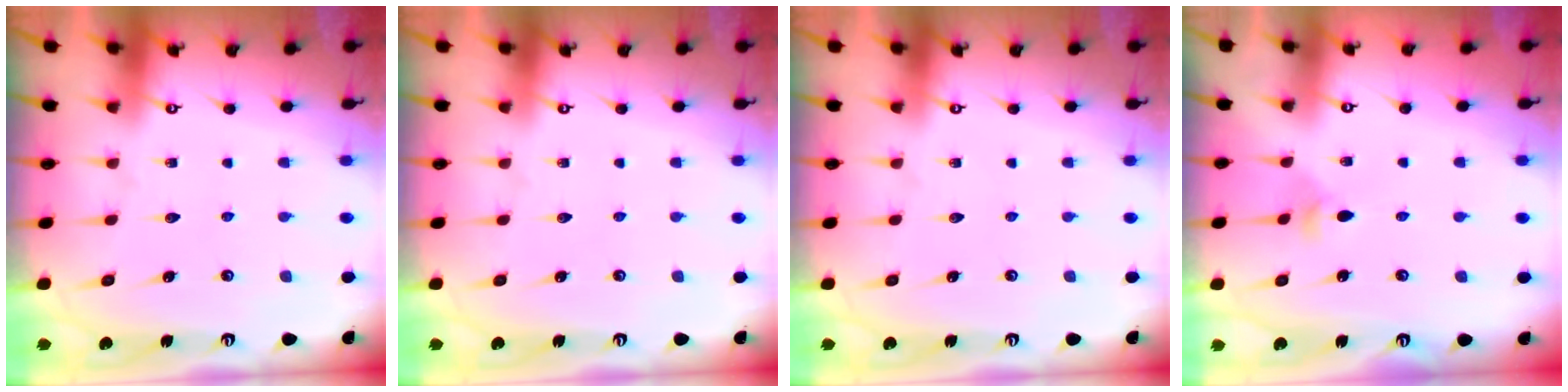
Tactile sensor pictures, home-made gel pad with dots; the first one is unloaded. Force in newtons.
{"total": 0.0}
{"total": 0.0}
{"total": 3.7, "press": 3.6, "slide": 0.7}